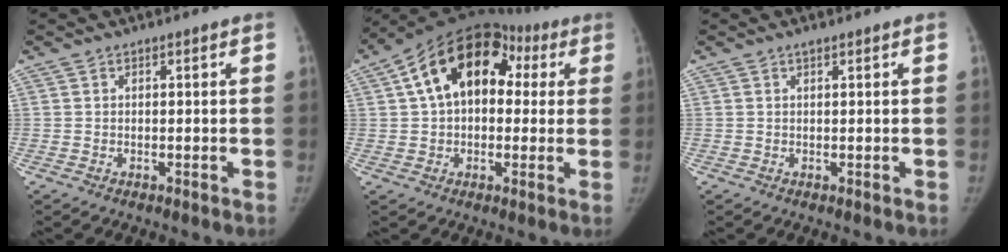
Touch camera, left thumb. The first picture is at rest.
{"total": 18.0, "force": [4.7, 11.9, 12.7], "torque": [-0.179, 0.042, 0.065]}
{"total": 1.0, "force": [0.7, 0.3, 0.6], "torque": [-0.011, -0.003, 0.013]}